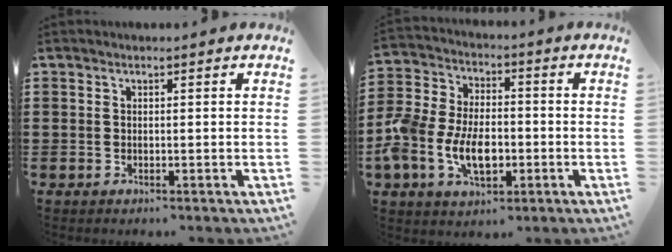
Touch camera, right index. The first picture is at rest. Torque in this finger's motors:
{"motor_torque": [1.78, -0.36, 1.05, 0.21]}